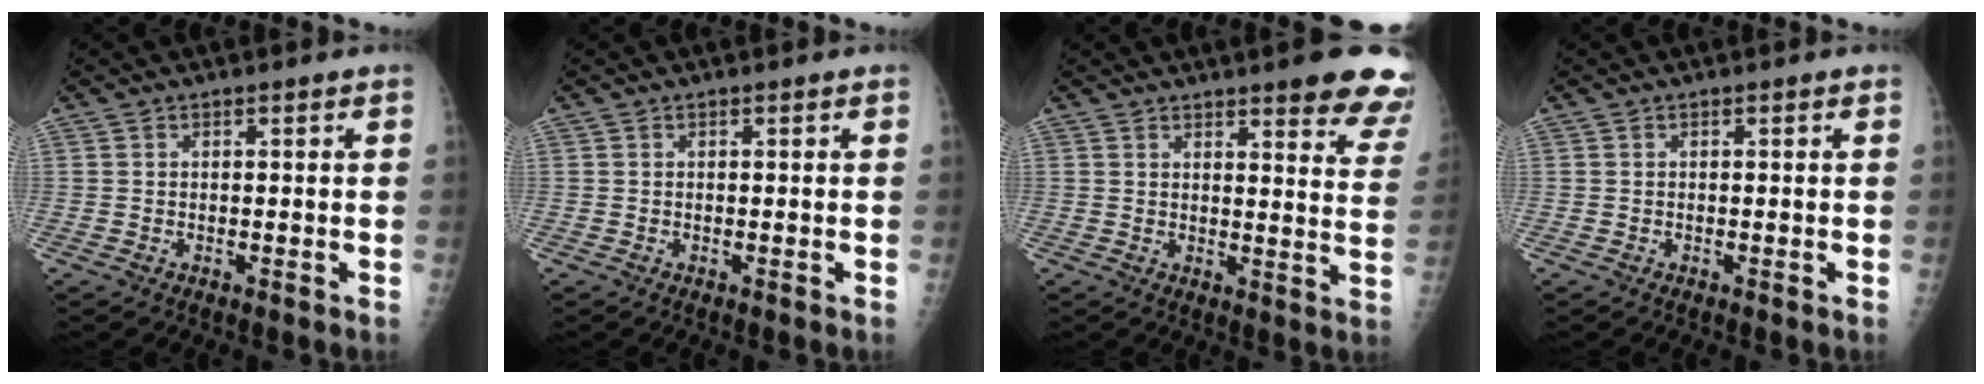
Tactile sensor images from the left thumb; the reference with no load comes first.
{"total": 0.0}
{"total": 13.7, "force": [10.0, 3.1, 8.9], "torque": [-0.071, -0.051, 0.101]}
{"total": 0.0}